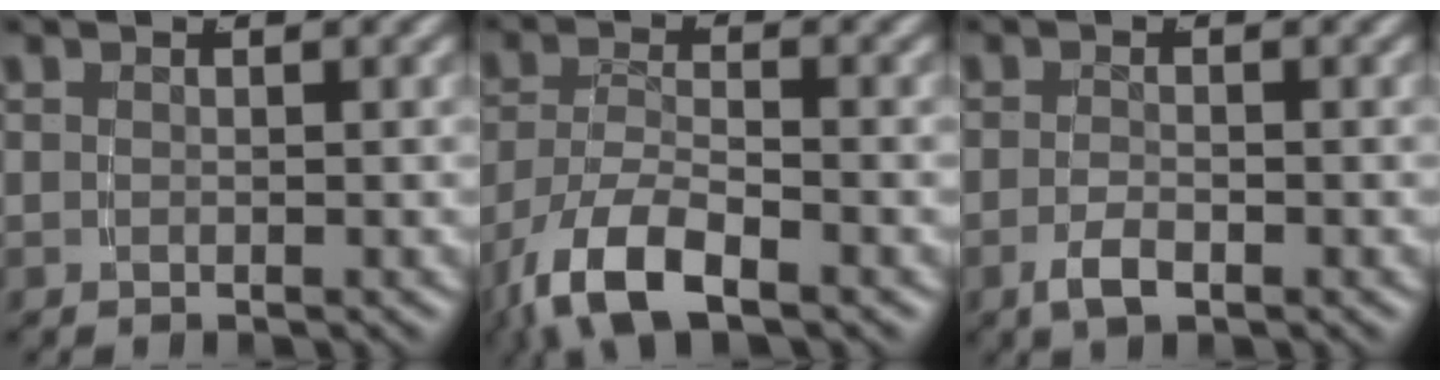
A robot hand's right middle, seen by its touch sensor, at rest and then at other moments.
{"total": 6.0, "force": [-3.2, 2.8, 4.2], "torque": [-0.102, -0.034, -0.037]}
{"total": 2.0, "force": [-1.4, 0.3, 1.3], "torque": [-0.028, -0.009, -0.021]}